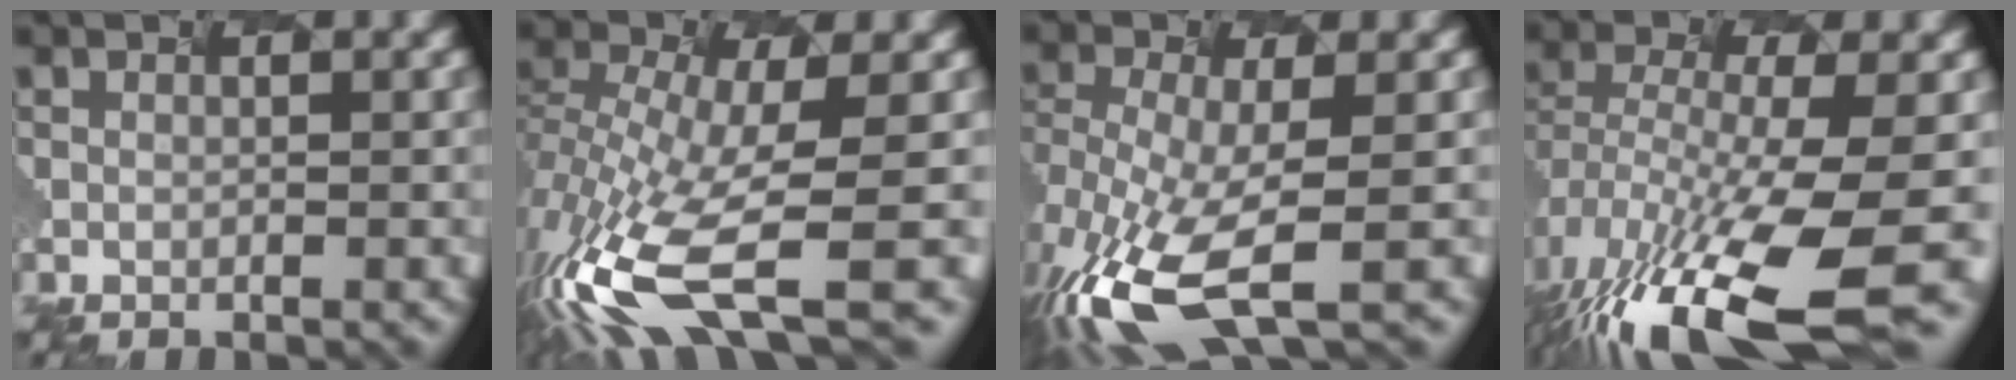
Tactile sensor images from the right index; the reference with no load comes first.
{"total": 11.7, "force": [-6.9, 3.0, 8.9], "torque": [-0.239, -0.040, -0.074]}
{"total": 9.2, "force": [-6.2, 1.8, 6.6], "torque": [-0.187, -0.038, -0.071]}
{"total": 12.0, "force": [-7.0, 2.4, 9.5], "torque": [-0.226, -0.041, -0.061]}